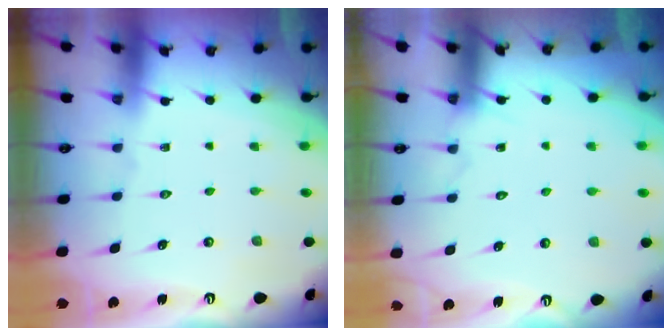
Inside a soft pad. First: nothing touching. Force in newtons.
{"total": 4.7, "press": 4.7, "slide": 0.4}